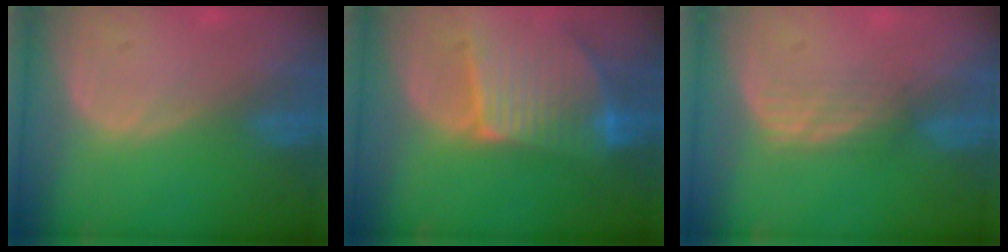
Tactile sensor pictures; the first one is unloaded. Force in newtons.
{"total": 9.6, "press": 8.5, "slide": 4.6}
{"total": 3.0, "press": 2.6, "slide": 1.5}